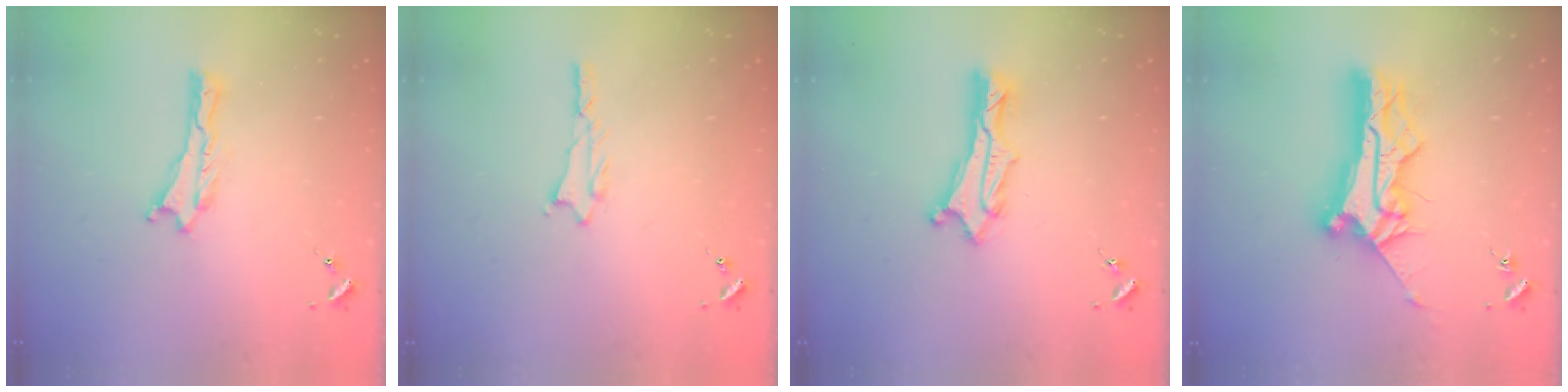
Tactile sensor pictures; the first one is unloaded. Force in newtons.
{"total": 0.9, "press": 0.9, "slide": 0.2}
{"total": 2.4, "press": 2.4, "slide": 0.3}
{"total": 10.4, "press": 10.3, "slide": 1.1}